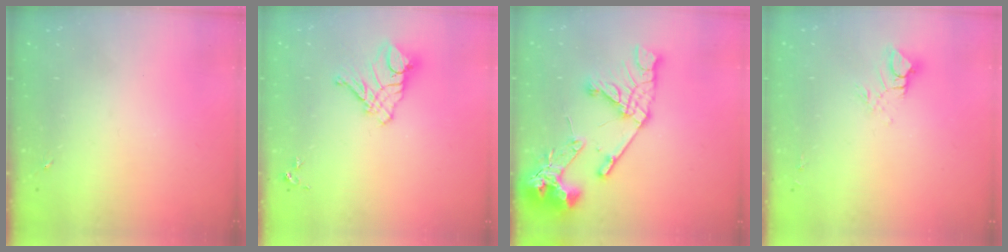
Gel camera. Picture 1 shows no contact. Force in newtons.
{"total": 11.6, "press": 11.5, "slide": 1.1}
{"total": 20.6, "press": 20.5, "slide": 2.4}
{"total": 7.4, "press": 7.4, "slide": 0.8}